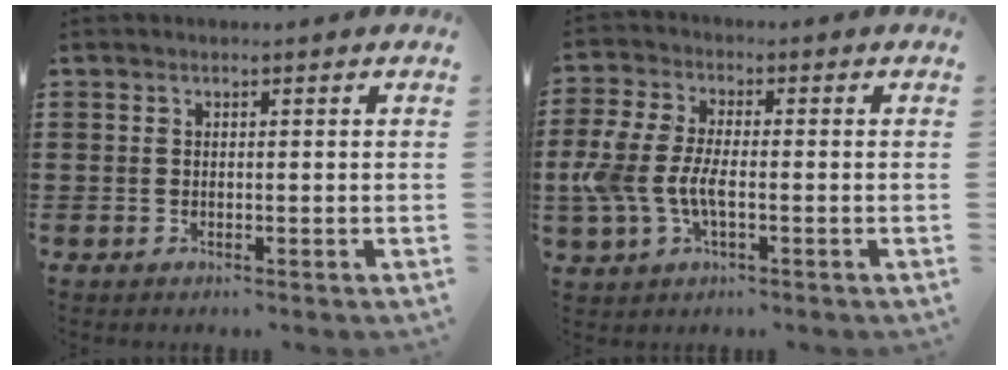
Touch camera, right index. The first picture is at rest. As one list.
[{"total": 6.5, "force": [-1.6, 3.4, 5.3], "torque": [-0.142, -0.007, -0.040]}]